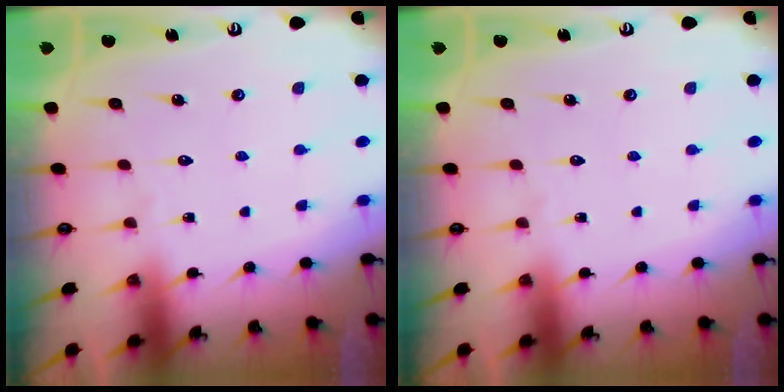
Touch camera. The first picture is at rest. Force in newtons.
{"total": 0.0}